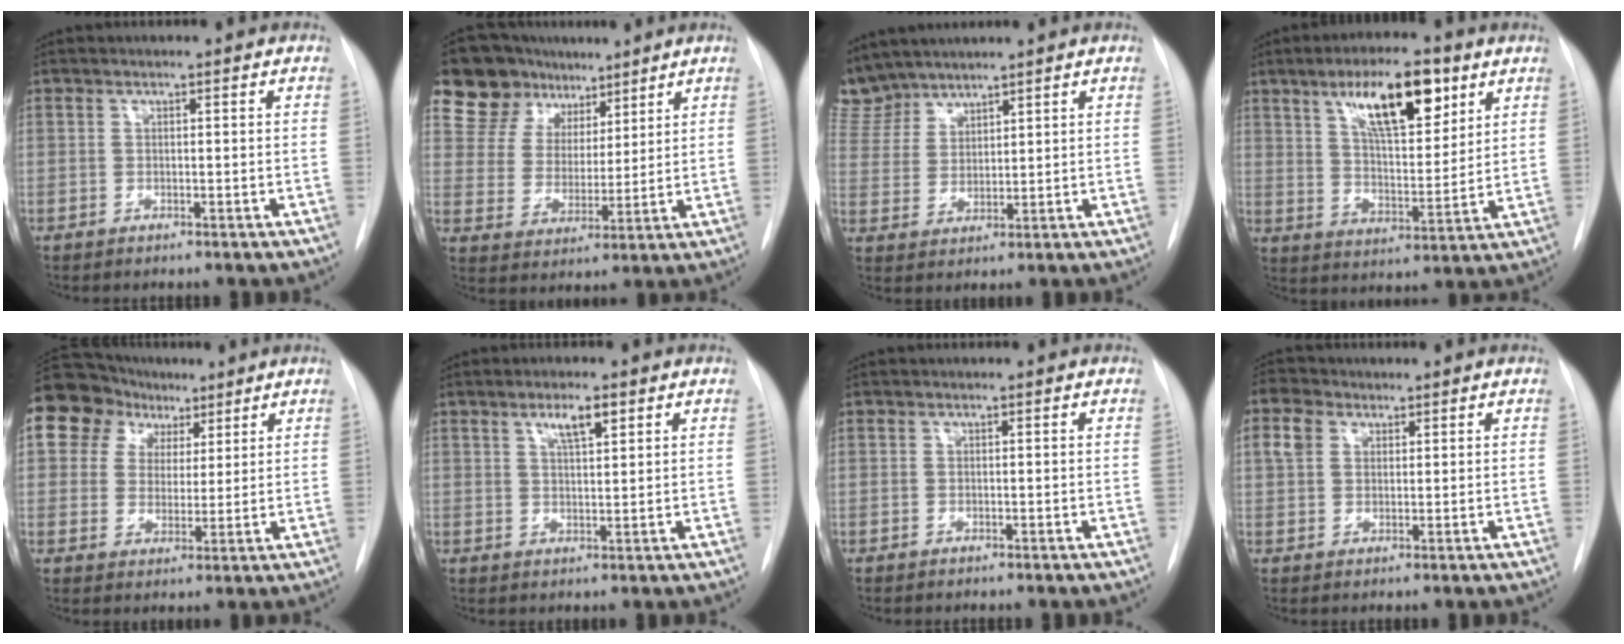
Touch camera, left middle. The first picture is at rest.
{"total": 12.4, "force": [8.6, 7.8, 4.4], "torque": [-0.071, 0.038, 0.153]}
{"total": 7.8, "force": [7.3, 2.8, 0.4], "torque": [-0.015, 0.008, 0.161]}
{"total": 13.3, "force": [7.2, 3.8, 10.6], "torque": [-0.175, 0.006, 0.122]}
{"total": 13.1, "force": [6.4, 10.7, 4.0], "torque": [-0.079, 0.057, 0.115]}
{"total": 3.9, "force": [2.2, 0.8, 3.1], "torque": [-0.055, 0.001, 0.038]}
{"total": 0.0}
{"total": 5.1, "force": [2.2, 3.9, 2.3], "torque": [-0.063, 0.022, 0.043]}